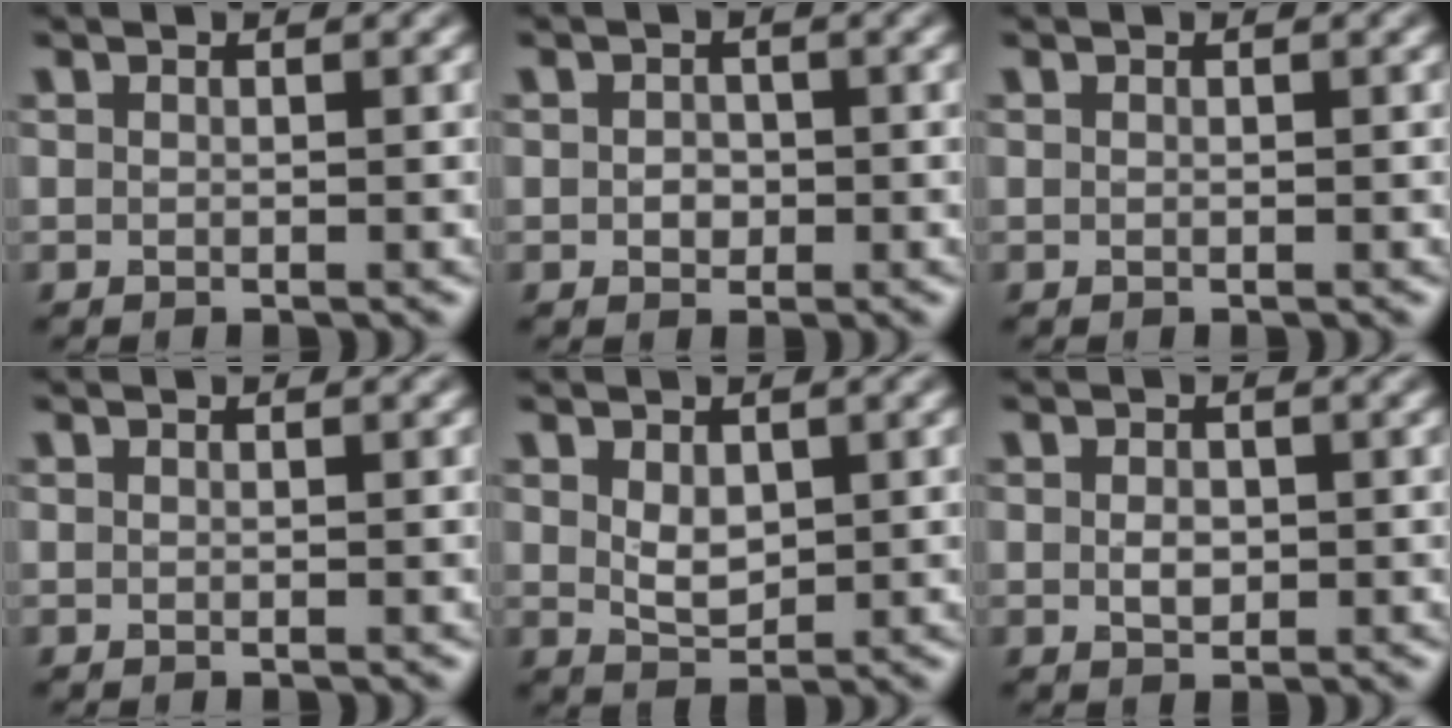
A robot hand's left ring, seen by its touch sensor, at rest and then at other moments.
{"total": 1.3, "force": [-0.1, 1.1, 0.7], "torque": [-0.011, -0.003, -0.004]}
{"total": 0.0}
{"total": 0.0}
{"total": 2.4, "force": [0.6, 1.5, 1.7], "torque": [-0.034, -0.004, 0.017]}
{"total": 1.5, "force": [0.0, 1.1, 1.1], "torque": [-0.022, -0.002, 0.000]}